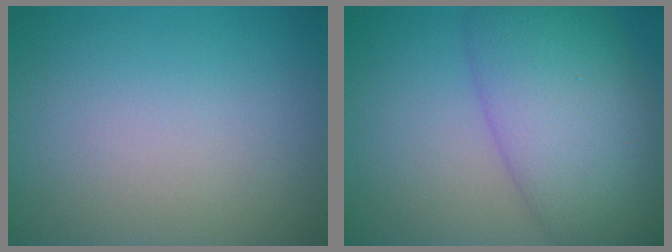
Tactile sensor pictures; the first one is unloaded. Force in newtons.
{"total": 9.9, "press": 9.9, "slide": 0.3}